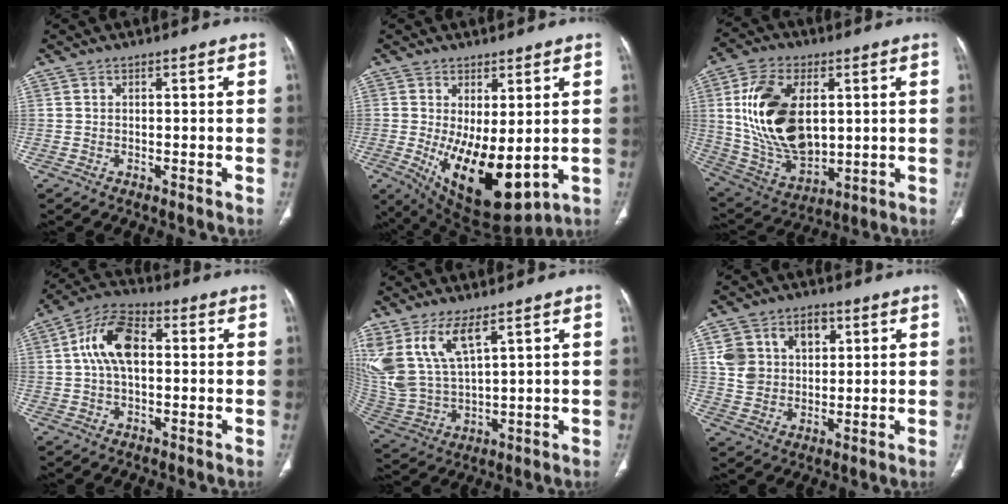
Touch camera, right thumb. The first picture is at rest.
{"total": 14.4, "force": [-1.5, 6.4, 12.8], "torque": [-0.201, -0.029, 0.003]}
{"total": 20.6, "force": [3.4, 12.3, 16.2], "torque": [-0.296, -0.017, 0.079]}
{"total": 10.9, "force": [1.5, 6.2, 8.8], "torque": [-0.167, 0.026, 0.020]}
{"total": 13.9, "force": [7.4, 5.9, 10.1], "torque": [-0.217, -0.027, 0.169]}
{"total": 11.6, "force": [3.9, 9.0, 6.2], "torque": [-0.068, -0.004, 0.077]}